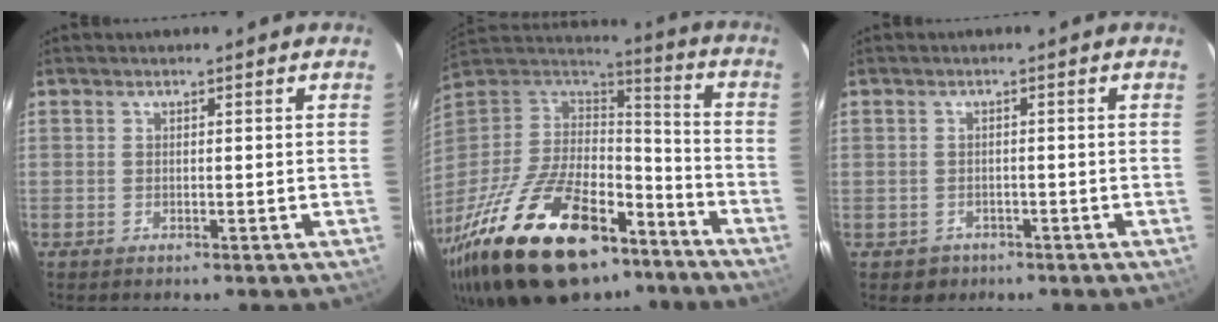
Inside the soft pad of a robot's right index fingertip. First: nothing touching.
{"total": 36.1, "force": [-22.7, 16.7, 22.5], "torque": [-0.449, -0.024, -0.352]}
{"total": 3.0, "force": [-1.3, 2.7, 0.2], "torque": [-0.011, 0.005, -0.015]}